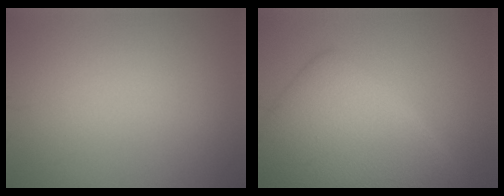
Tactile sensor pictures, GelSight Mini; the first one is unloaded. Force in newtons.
{"total": 8.7, "press": 8.7, "slide": 0.1}